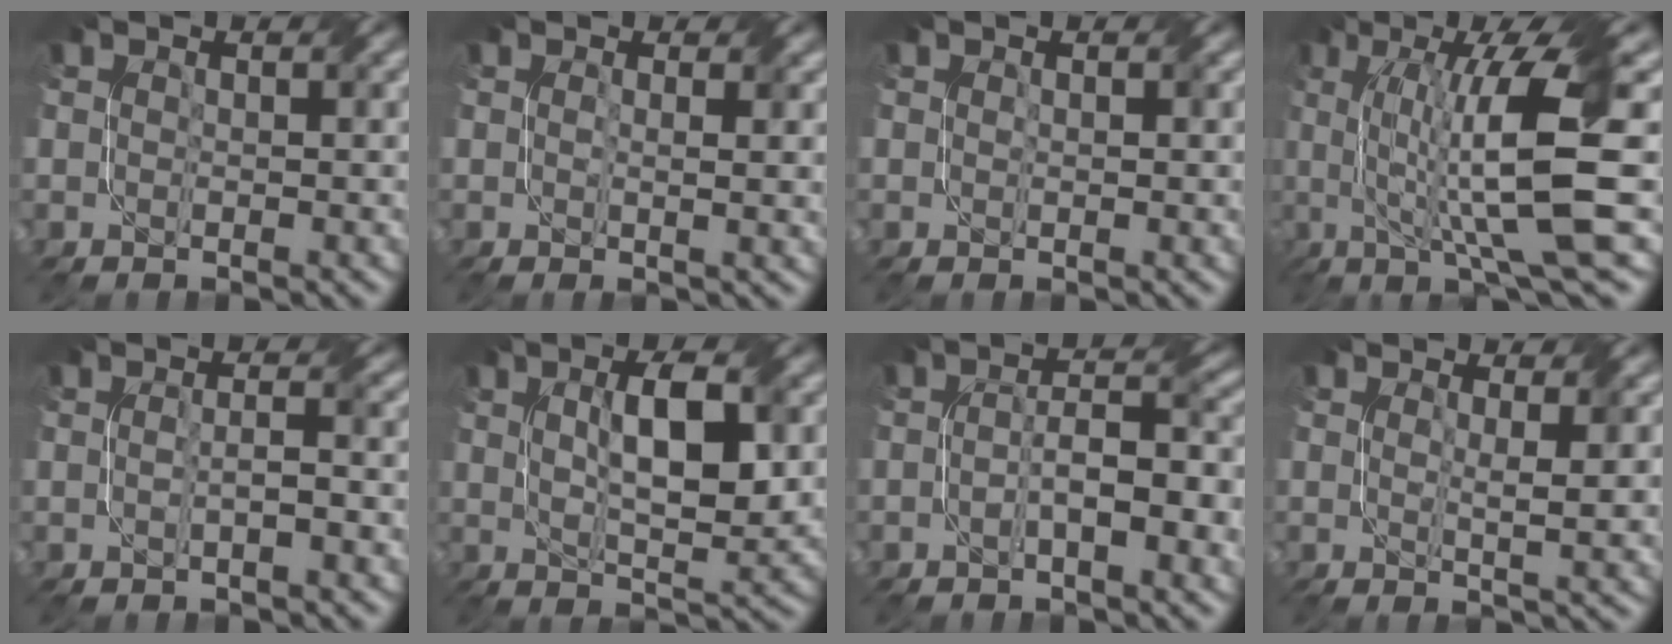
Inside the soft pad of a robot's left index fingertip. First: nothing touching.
{"total": 1.9, "force": [0.5, 0.4, 1.8], "torque": [-0.029, -0.001, 0.007]}
{"total": 1.0, "force": [0.2, 0.4, 0.9], "torque": [-0.015, -0.002, 0.006]}
{"total": 11.9, "force": [0.7, 2.3, 11.6], "torque": [-0.175, 0.002, 0.015]}
{"total": 2.3, "force": [-0.1, 0.6, 2.2], "torque": [-0.027, -0.001, -0.014]}
{"total": 7.2, "force": [1.5, 2.2, 6.7], "torque": [-0.109, 0.004, 0.026]}
{"total": 5.5, "force": [-1.2, 1.4, 5.2], "torque": [-0.087, 0.007, -0.024]}
{"total": 2.9, "force": [1.0, 0.5, 2.7], "torque": [-0.038, -0.007, 0.015]}